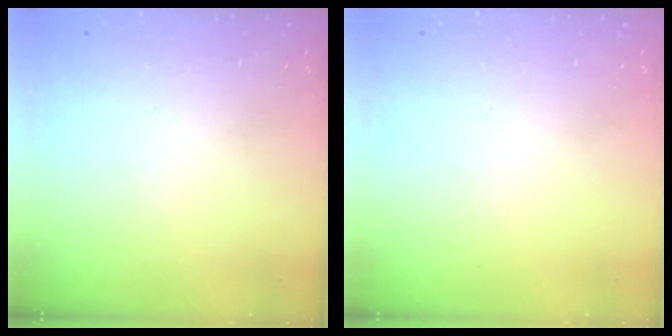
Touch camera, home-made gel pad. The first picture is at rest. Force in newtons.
{"total": 0.0}